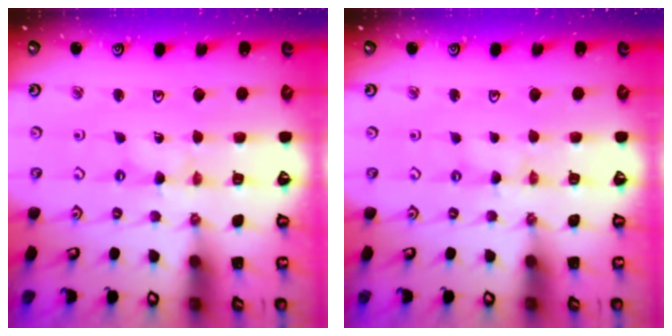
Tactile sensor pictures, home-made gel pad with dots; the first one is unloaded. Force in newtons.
{"total": 0.0}